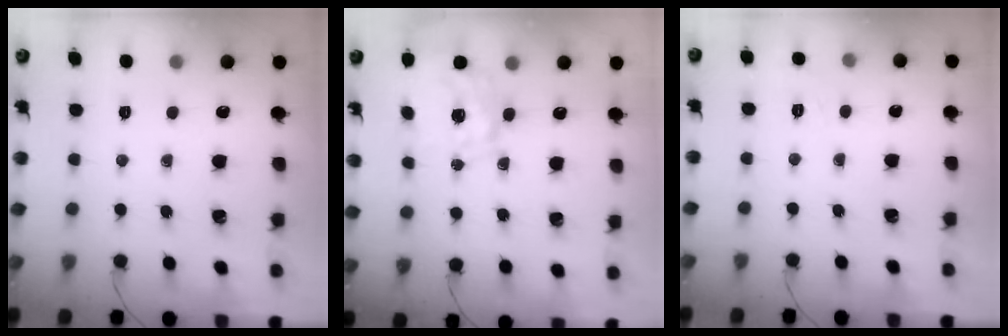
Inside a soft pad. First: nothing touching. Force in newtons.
{"total": 1.5, "press": 1.3, "slide": 0.8}
{"total": 4.3, "press": 4.1, "slide": 1.5}